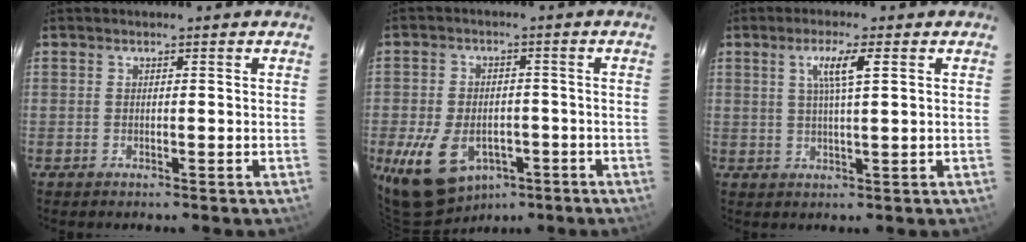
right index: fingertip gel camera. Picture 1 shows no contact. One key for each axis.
{"total": 13.0, "fx": -6.3, "fy": 8.4, "fz": 7.6, "tx": -0.172, "ty": -0.017, "tz": -0.092}
{"total": 4.8, "fx": 1.7, "fy": 0.1, "fz": 4.4, "tx": -0.083, "ty": 0.002, "tz": 0.031}